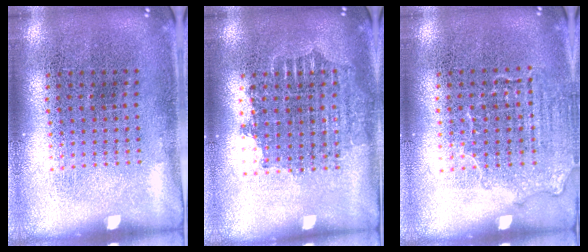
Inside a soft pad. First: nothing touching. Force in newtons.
{"total": 1.6, "press": 1.3, "slide": 0.9}
{"total": 1.4, "press": 1.2, "slide": 0.7}